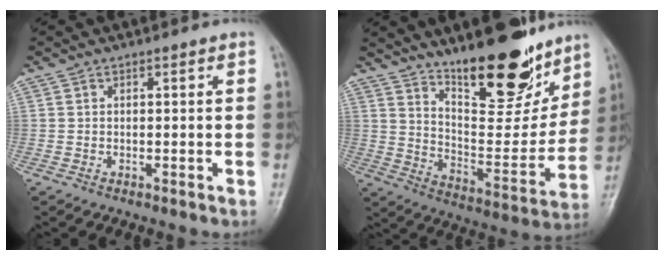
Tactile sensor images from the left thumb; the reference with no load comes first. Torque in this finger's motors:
{"motor_torque": [1.53, 1.48, 1.43, -1.34, 0.22]}